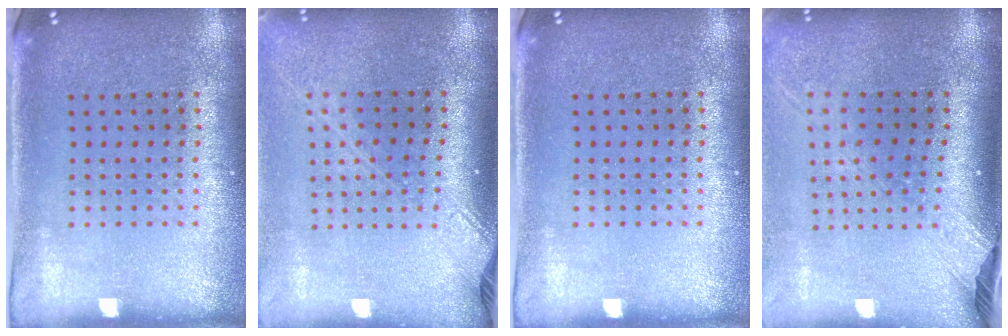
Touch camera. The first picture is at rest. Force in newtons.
{"total": 2.1, "press": 1.6, "slide": 1.4}
{"total": 0.0}
{"total": 2.6, "press": 2.0, "slide": 1.7}